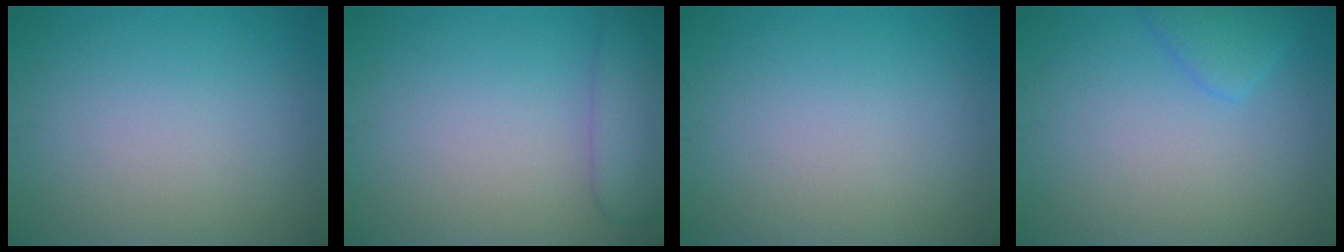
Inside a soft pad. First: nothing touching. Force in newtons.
{"total": 3.5, "press": 3.5, "slide": 0.3}
{"total": 0.0}
{"total": 2.0, "press": 1.9, "slide": 0.0}